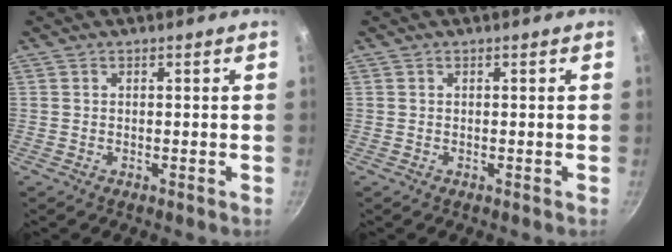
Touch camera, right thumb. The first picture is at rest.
{"total": 0.0}